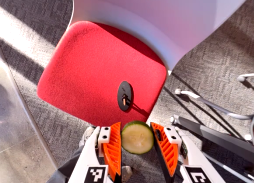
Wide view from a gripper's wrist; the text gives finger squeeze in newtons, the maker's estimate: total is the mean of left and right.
{"total": 8.3, "left": 8.8, "right": 7.8}